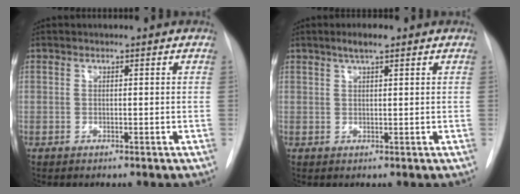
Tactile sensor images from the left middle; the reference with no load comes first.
{"total": 2.8, "force": [1.9, 0.4, 2.0], "torque": [-0.043, 0.004, 0.033]}